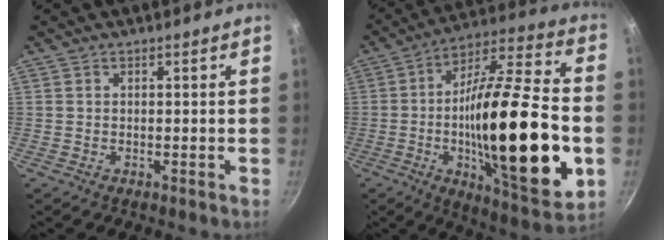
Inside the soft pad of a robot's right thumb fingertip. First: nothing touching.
{"total": 31.9, "force": [-5.5, 9.3, 30.0], "torque": [-0.481, 0.015, -0.085]}